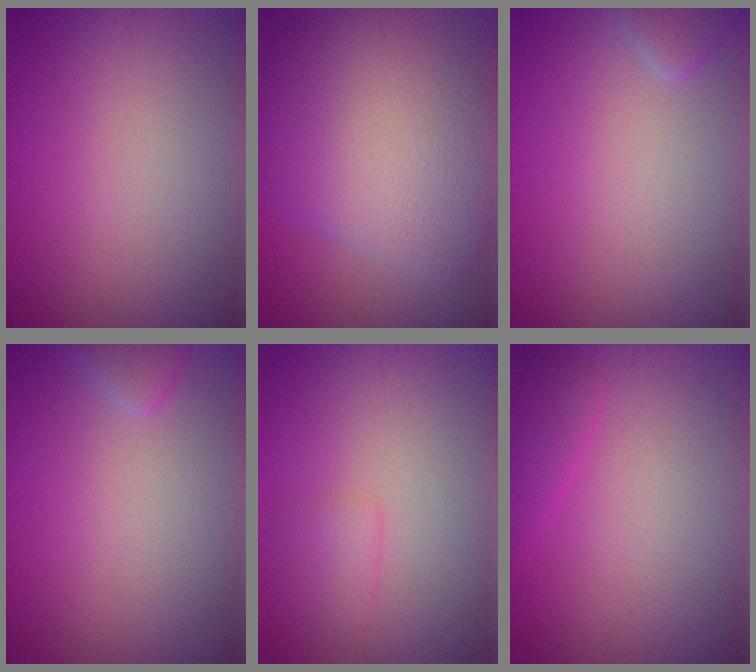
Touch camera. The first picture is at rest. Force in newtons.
{"total": 12.5, "press": 12.5, "slide": 0.3}
{"total": 1.4, "press": 1.4, "slide": 0.2}
{"total": 1.3, "press": 1.3, "slide": 0.1}
{"total": 1.4, "press": 1.4, "slide": 0.1}
{"total": 1.7, "press": 1.7, "slide": 0.2}